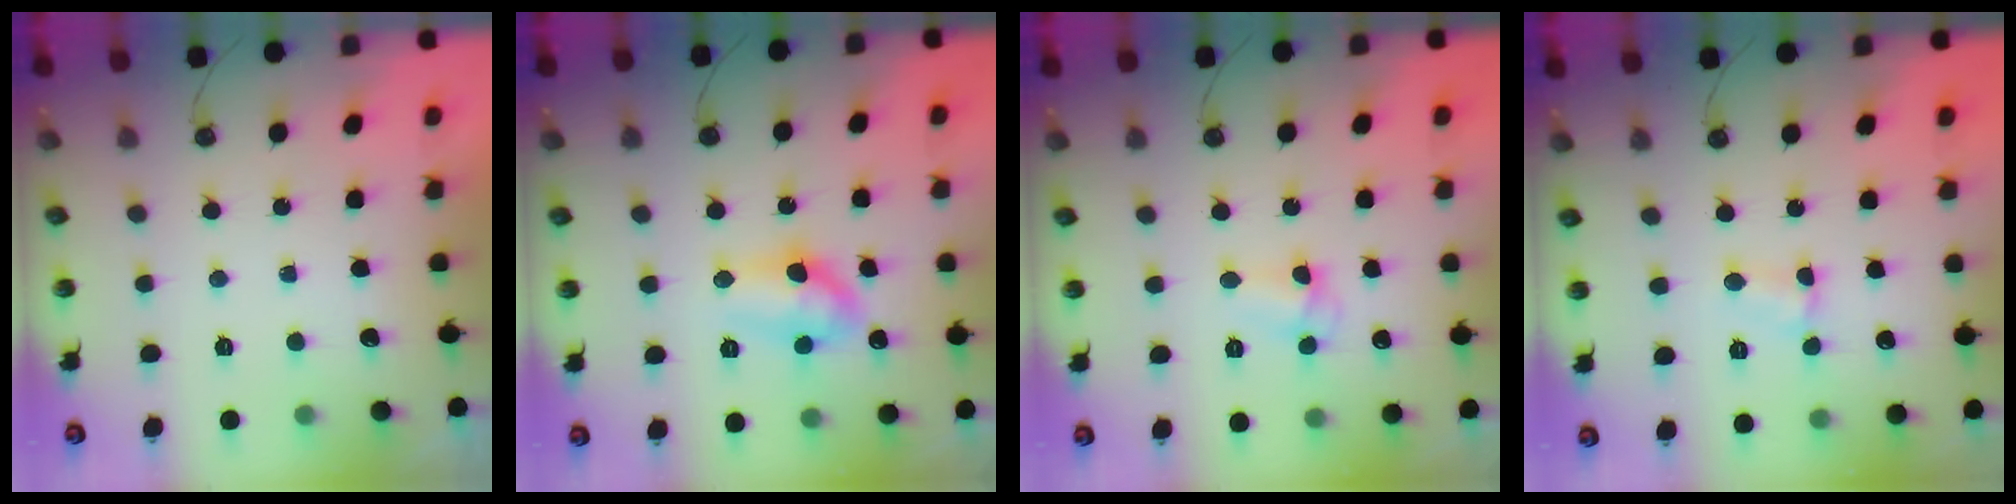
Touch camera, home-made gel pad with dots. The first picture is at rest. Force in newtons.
{"total": 10.1, "press": 10.1, "slide": 1.2}
{"total": 4.1, "press": 4.1, "slide": 0.0}
{"total": 3.3, "press": 3.3, "slide": 0.4}